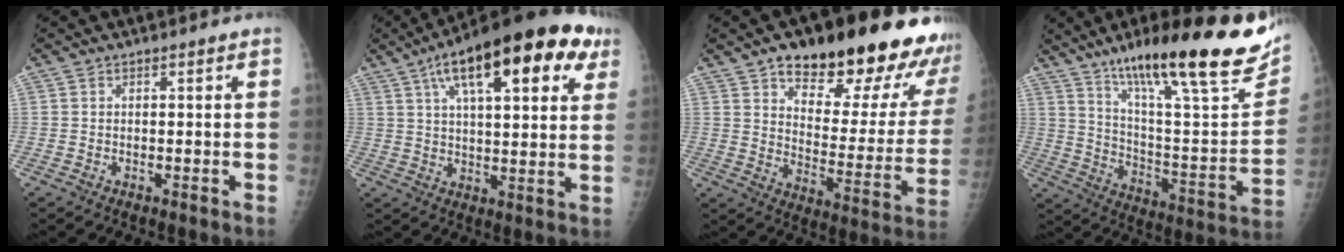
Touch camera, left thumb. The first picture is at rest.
{"total": 21.0, "force": [10.1, 7.2, 16.9], "torque": [-0.235, 0.001, 0.147]}
{"total": 26.3, "force": [19.0, 9.2, 15.5], "torque": [-0.164, -0.088, 0.258]}
{"total": 30.1, "force": [18.7, 6.2, 22.8], "torque": [-0.320, -0.054, 0.296]}